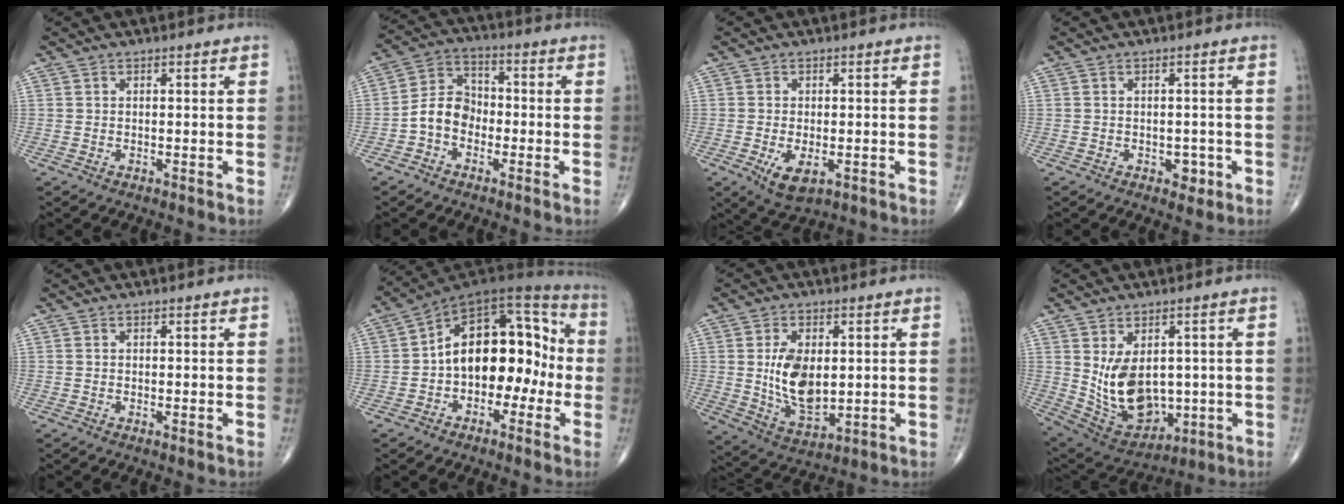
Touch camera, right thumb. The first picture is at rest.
{"total": 7.5, "force": [-2.4, 5.8, 4.2], "torque": [-0.059, 0.034, -0.059]}
{"total": 5.6, "force": [-1.8, 2.8, 4.5], "torque": [-0.077, -0.011, -0.023]}
{"total": 2.5, "force": [-0.9, 1.7, 1.5], "torque": [-0.007, 0.002, -0.009]}
{"total": 0.0}
{"total": 17.8, "force": [-1.9, 11.2, 13.7], "torque": [-0.159, 0.058, -0.040]}
{"total": 11.9, "force": [1.1, 6.9, 9.6], "torque": [-0.157, -0.018, 0.033]}
{"total": 13.6, "force": [0.7, 9.0, 10.2], "torque": [-0.146, -0.015, 0.046]}